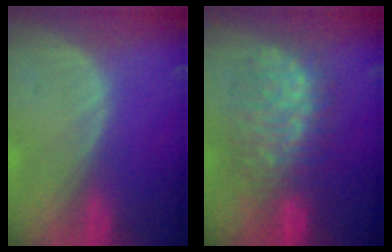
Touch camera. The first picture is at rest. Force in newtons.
{"total": 10.1, "press": 10.0, "slide": 1.1}